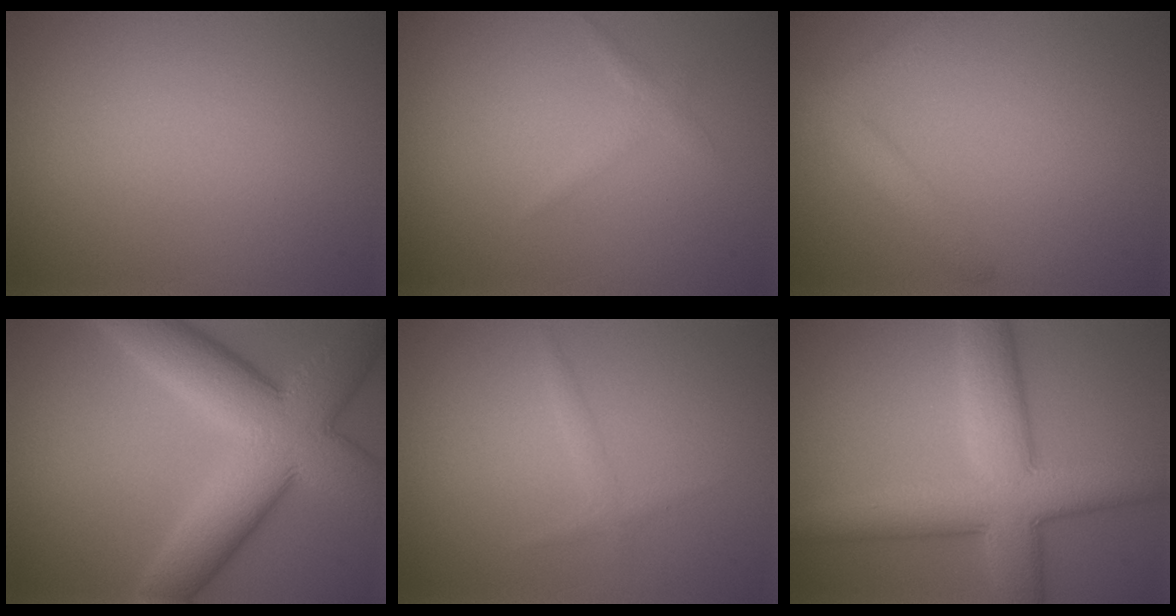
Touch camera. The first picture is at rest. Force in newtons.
{"total": 1.0, "press": 1.0, "slide": 0.0}
{"total": 2.5, "press": 2.5, "slide": 0.3}
{"total": 10.8, "press": 10.8, "slide": 0.7}
{"total": 1.0, "press": 1.0, "slide": 0.1}
{"total": 8.8, "press": 8.8, "slide": 0.1}